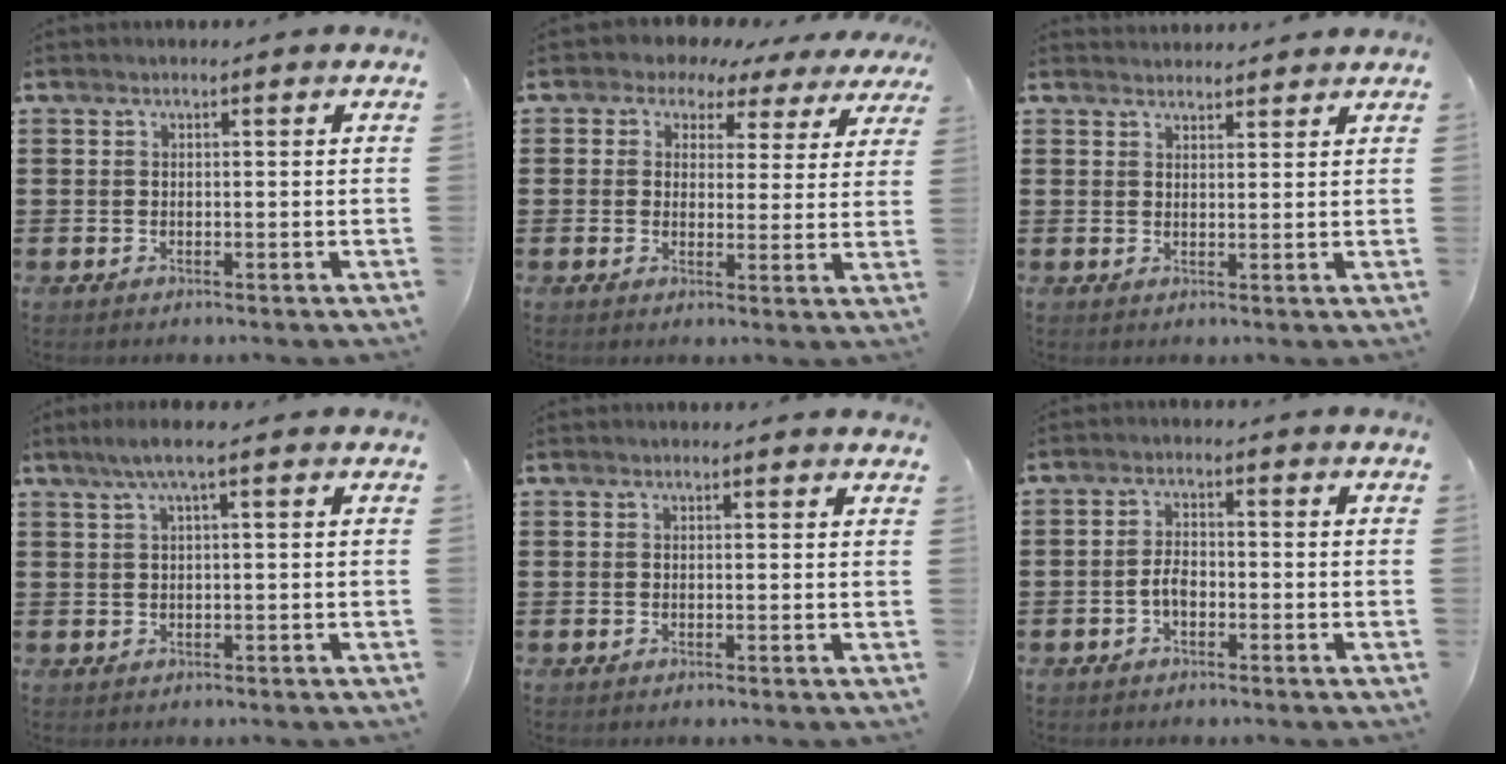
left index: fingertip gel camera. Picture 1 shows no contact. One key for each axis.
{"total": 3.6, "fx": 2.7, "fy": 2.2, "fz": 0.8, "tx": -0.037, "ty": -0.010, "tz": 0.044}
{"total": 2.0, "fx": 2.0, "fy": 0.2, "fz": -0.2, "tx": -0.003, "ty": -0.002, "tz": 0.038}
{"total": 2.9, "fx": 1.2, "fy": 0.0, "fz": 2.6, "tx": -0.053, "ty": 0.001, "tz": 0.019}
{"total": 0.5, "fx": 0.5, "fy": 0.0, "fz": 0.1, "tx": -0.004, "ty": -0.002, "tz": 0.009}
{"total": 2.8, "fx": -1.0, "fy": 1.4, "fz": 2.2, "tx": -0.058, "ty": 0.000, "tz": -0.025}